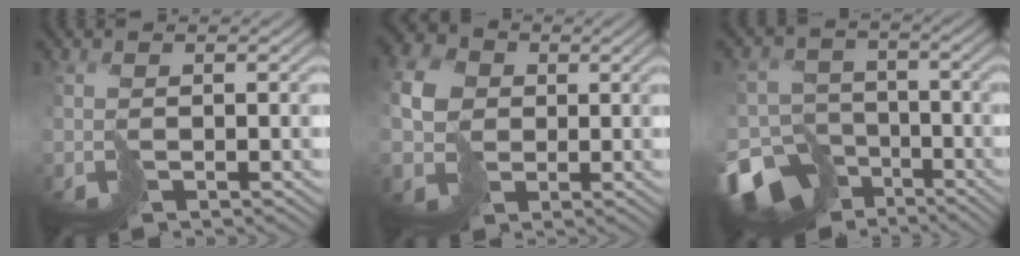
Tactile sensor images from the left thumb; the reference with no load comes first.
{"total": 6.0, "force": [0.5, 5.2, 2.9], "torque": [-0.090, 0.004, 0.002]}
{"total": 13.1, "force": [-8.6, 9.0, 4.0], "torque": [-0.106, -0.052, -0.132]}